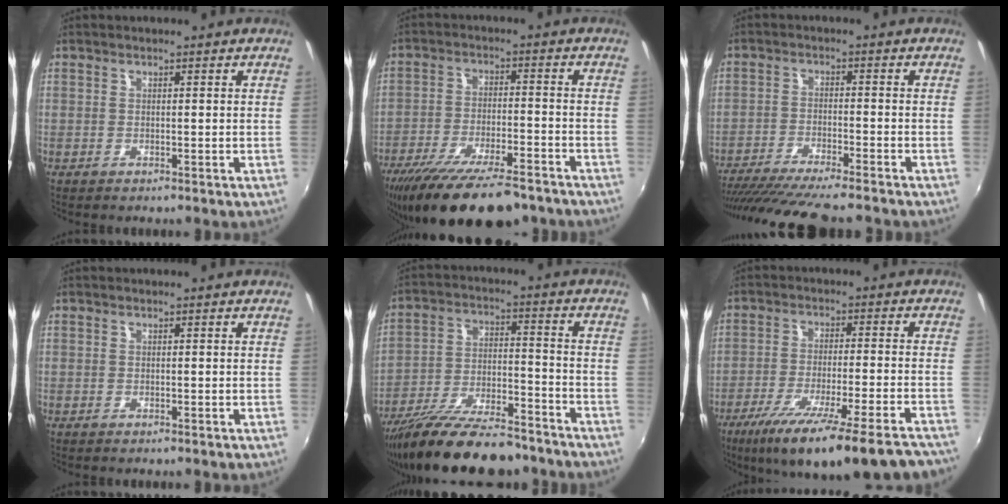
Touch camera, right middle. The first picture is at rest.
{"total": 18.8, "force": [-14.8, 4.8, 10.5], "torque": [-0.203, -0.042, -0.228]}
{"total": 16.0, "force": [-14.1, 1.0, 7.6], "torque": [-0.151, -0.032, -0.225]}
{"total": 0.0}
{"total": 19.4, "force": [-15.6, 5.5, 10.1], "torque": [-0.188, -0.027, -0.244]}
{"total": 22.7, "force": [-17.8, 2.9, 13.8], "torque": [-0.234, -0.066, -0.263]}